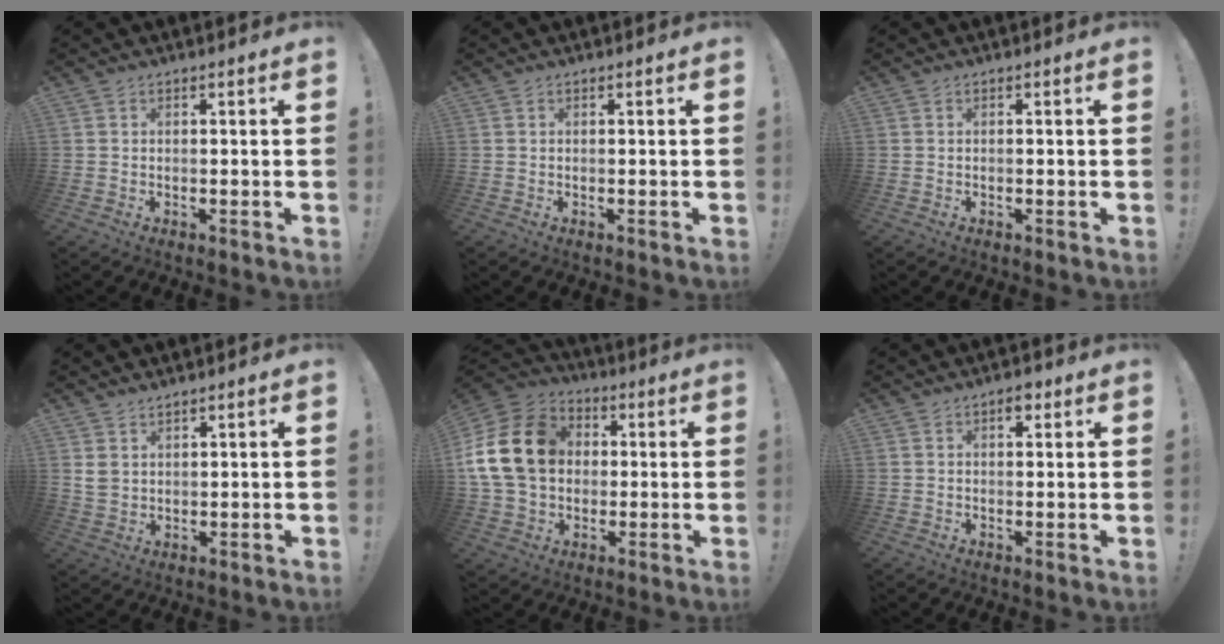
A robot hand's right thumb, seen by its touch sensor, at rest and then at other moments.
{"total": 0.0}
{"total": 0.0}
{"total": 3.7, "force": [2.7, 2.0, 1.5], "torque": [-0.017, -0.017, 0.051]}
{"total": 20.6, "force": [2.8, 15.9, 12.8], "torque": [-0.231, 0.010, 0.058]}
{"total": 2.6, "force": [1.4, 1.3, 1.8], "torque": [-0.017, -0.005, 0.020]}